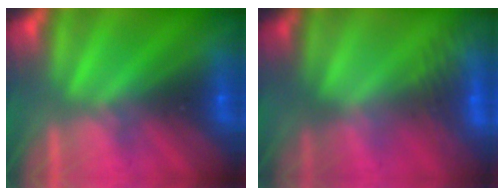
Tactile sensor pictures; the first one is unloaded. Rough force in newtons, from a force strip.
{"total": 2.8}